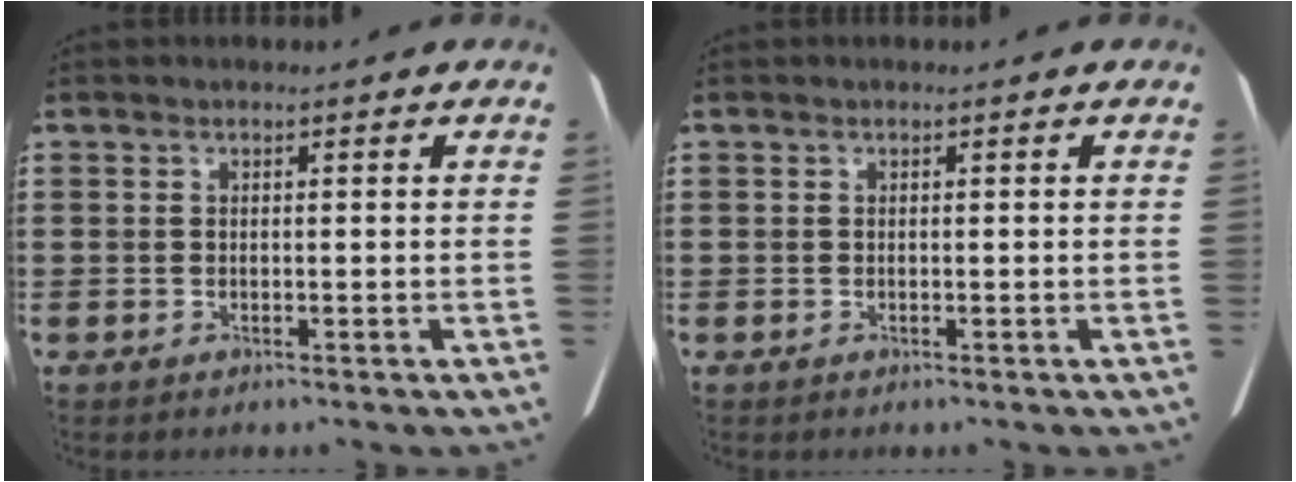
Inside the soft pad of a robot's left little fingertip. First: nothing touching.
{"total": 0.0}